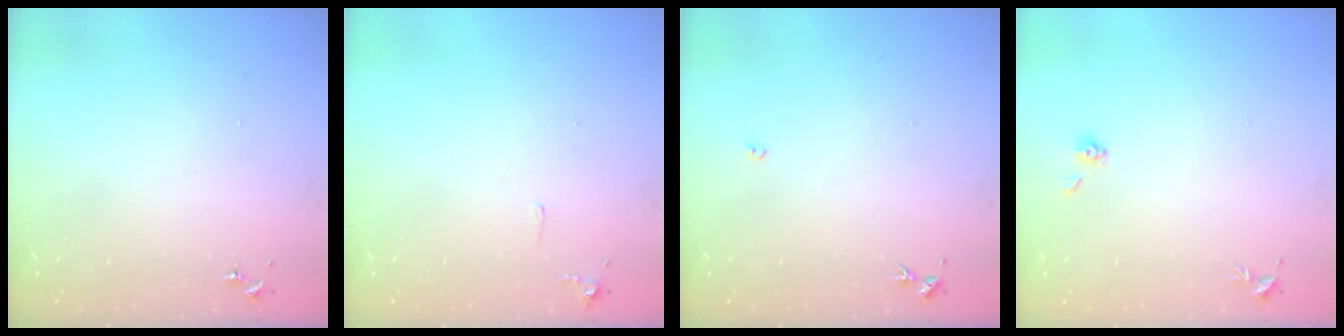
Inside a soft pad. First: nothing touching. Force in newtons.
{"total": 5.0, "press": 5.0, "slide": 0.8}
{"total": 2.7, "press": 2.7, "slide": 0.5}
{"total": 3.7, "press": 3.5, "slide": 1.4}